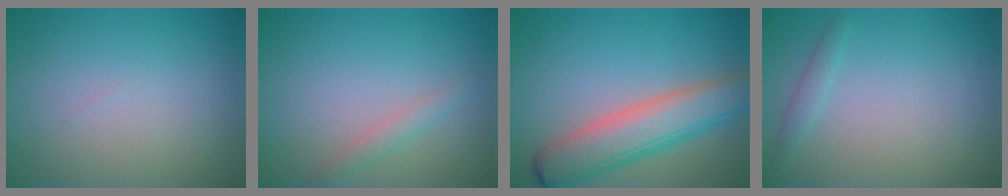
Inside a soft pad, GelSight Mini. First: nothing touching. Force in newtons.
{"total": 1.3, "press": 1.3, "slide": 0.1}
{"total": 6.7, "press": 6.7, "slide": 0.3}
{"total": 1.0, "press": 1.0, "slide": 0.1}